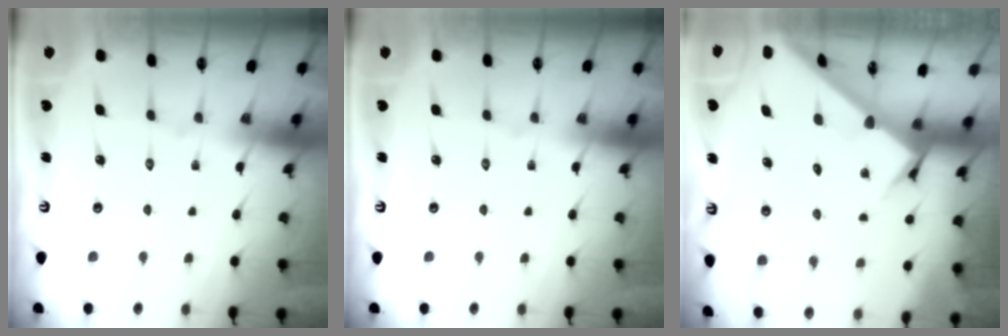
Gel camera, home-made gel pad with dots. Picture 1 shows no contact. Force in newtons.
{"total": 0.0}
{"total": 2.7, "press": 2.7, "slide": 0.2}